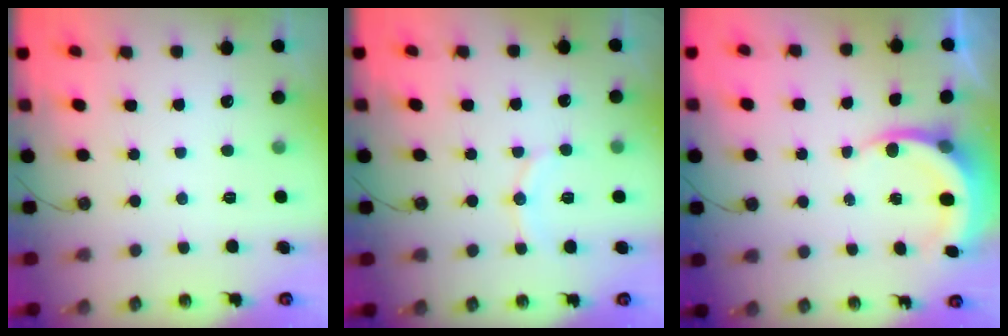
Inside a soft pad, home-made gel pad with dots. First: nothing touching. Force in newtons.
{"total": 8.4, "press": 7.9, "slide": 2.7}
{"total": 4.3, "press": 4.3, "slide": 0.1}